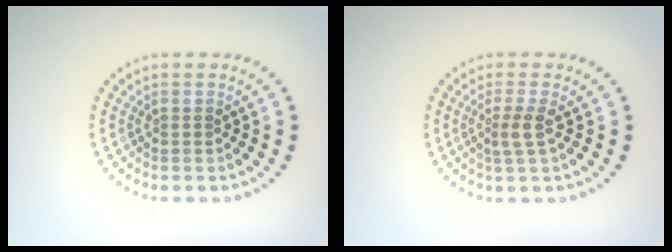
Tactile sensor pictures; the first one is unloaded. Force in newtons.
{"total": 1.8, "press": 1.4, "slide": 1.1}